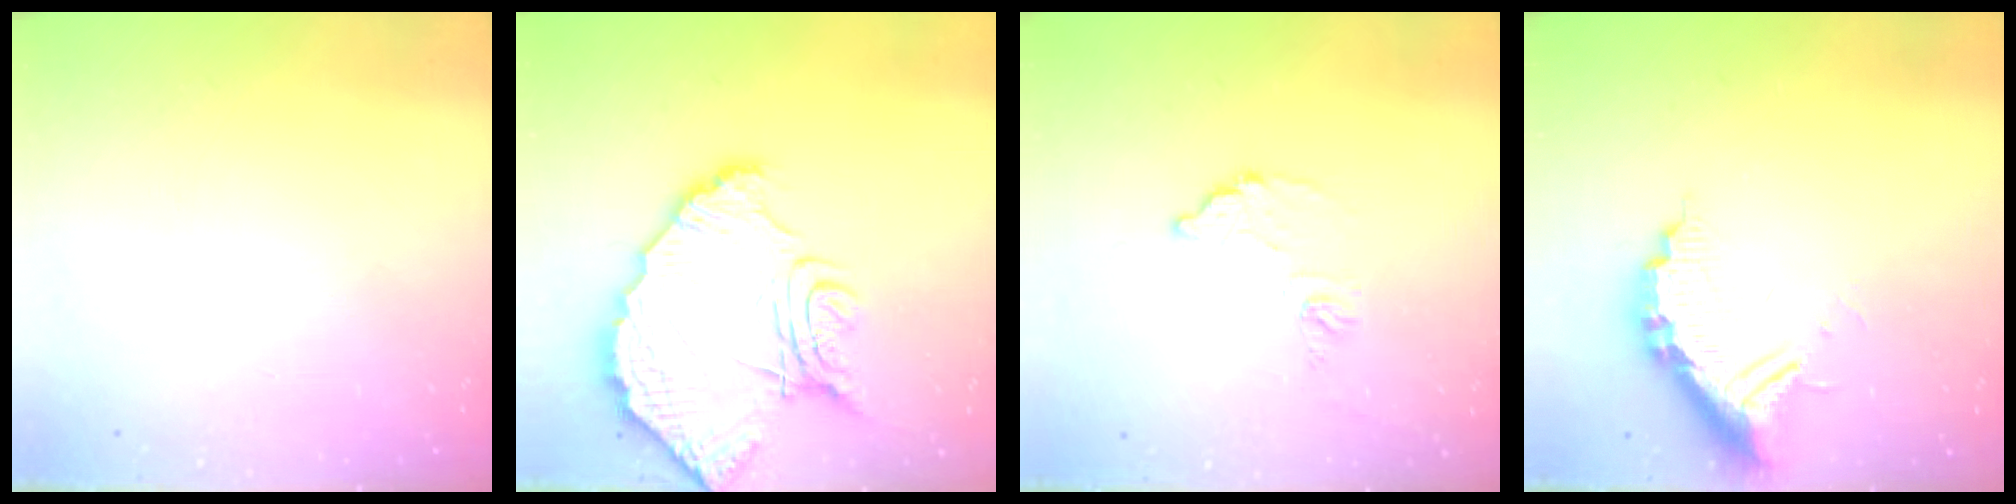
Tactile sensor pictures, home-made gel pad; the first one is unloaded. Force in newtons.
{"total": 16.0, "press": 16.0, "slide": 1.3}
{"total": 7.4, "press": 7.4, "slide": 0.4}
{"total": 11.7, "press": 11.6, "slide": 1.2}